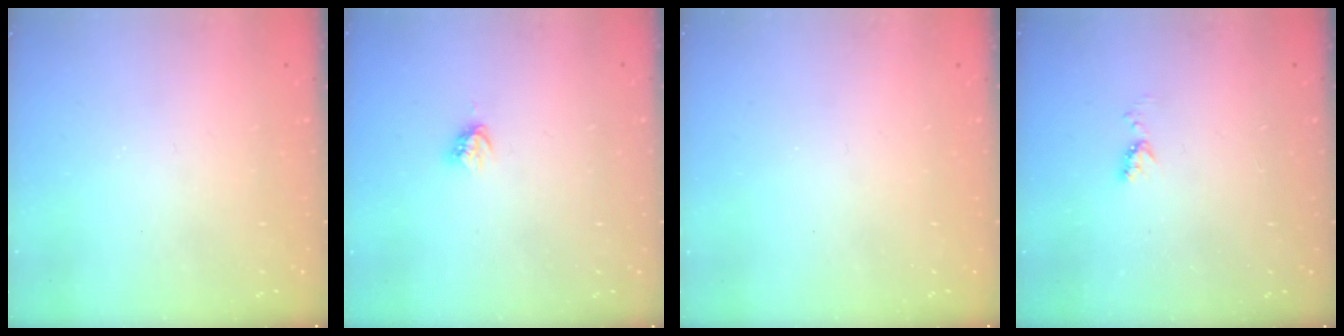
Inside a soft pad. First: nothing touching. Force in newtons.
{"total": 3.8, "press": 3.8, "slide": 0.3}
{"total": 0.0}
{"total": 4.7, "press": 4.6, "slide": 0.7}